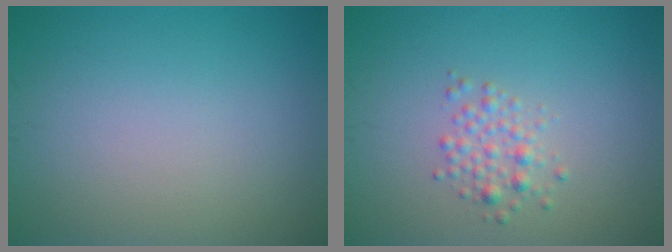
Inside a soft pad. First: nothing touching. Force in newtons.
{"total": 1.9, "press": 1.9, "slide": 0.1}